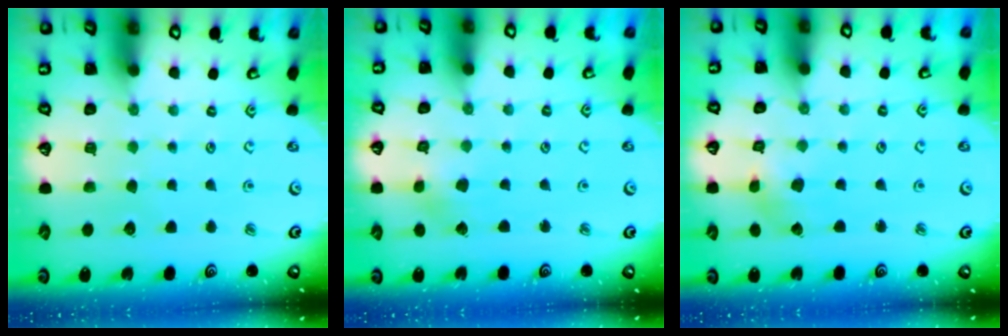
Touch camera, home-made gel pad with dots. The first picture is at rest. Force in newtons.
{"total": 2.6, "press": 2.6, "slide": 0.4}
{"total": 2.2, "press": 2.2, "slide": 0.4}